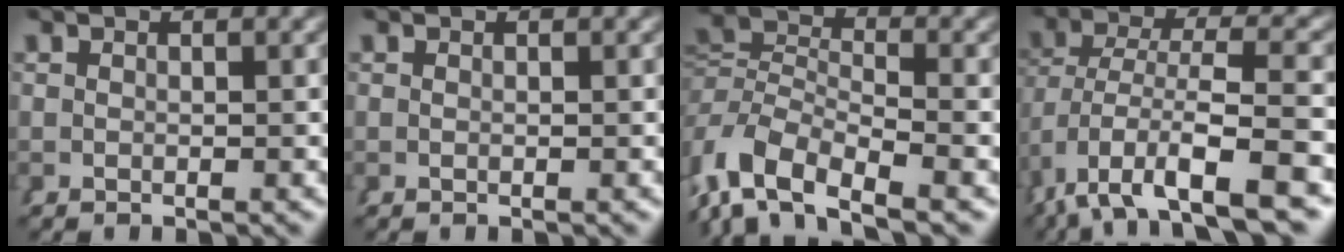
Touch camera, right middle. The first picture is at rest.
{"total": 0.0}
{"total": 6.8, "force": [-3.2, 4.5, 4.0], "torque": [-0.102, -0.029, -0.047]}
{"total": 7.7, "force": [-4.1, 3.1, 5.7], "torque": [-0.126, -0.029, -0.041]}